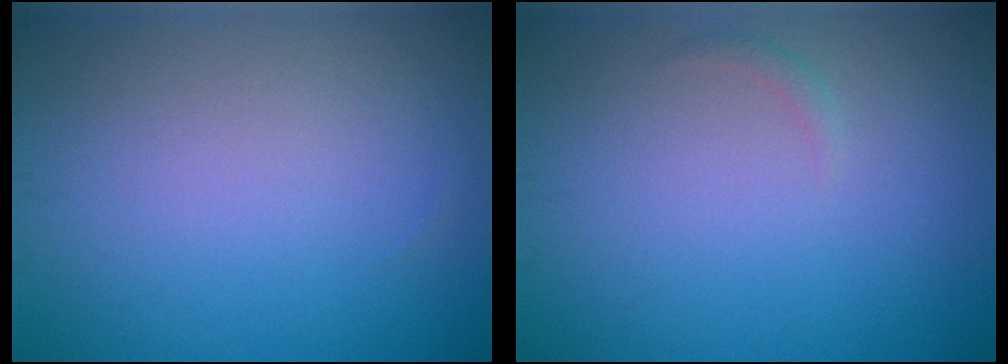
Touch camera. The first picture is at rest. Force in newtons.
{"total": 0.6, "press": 0.6, "slide": 0.1}